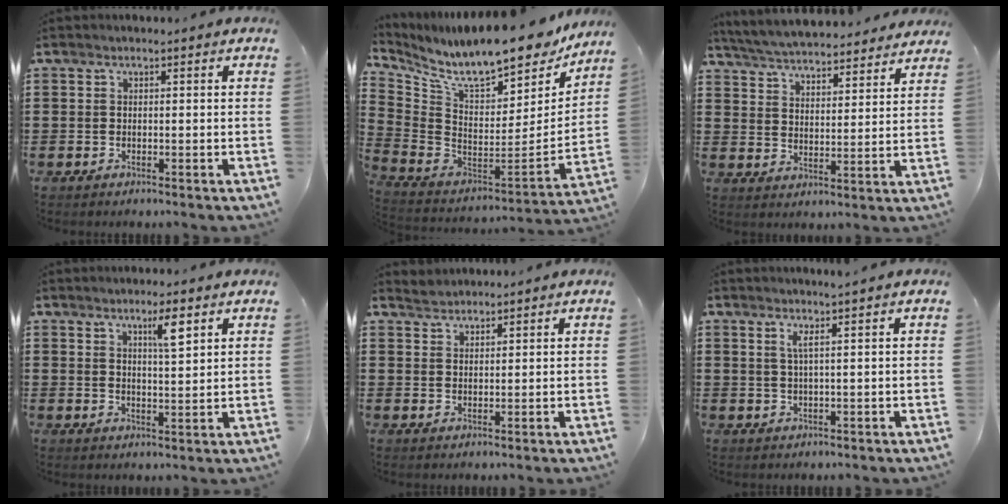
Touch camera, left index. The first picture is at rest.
{"total": 12.4, "force": [10.5, 2.4, 6.2], "torque": [-0.137, -0.085, 0.175]}
{"total": 5.4, "force": [5.3, -0.1, 0.7], "torque": [-0.040, -0.036, 0.091]}
{"total": 4.2, "force": [2.5, 0.7, 3.3], "torque": [-0.047, -0.006, 0.035]}
{"total": 1.7, "force": [1.6, 0.3, -0.3], "torque": [0.002, 0.005, 0.033]}
{"total": 2.2, "force": [0.9, -0.4, 1.9], "torque": [-0.041, -0.006, 0.015]}